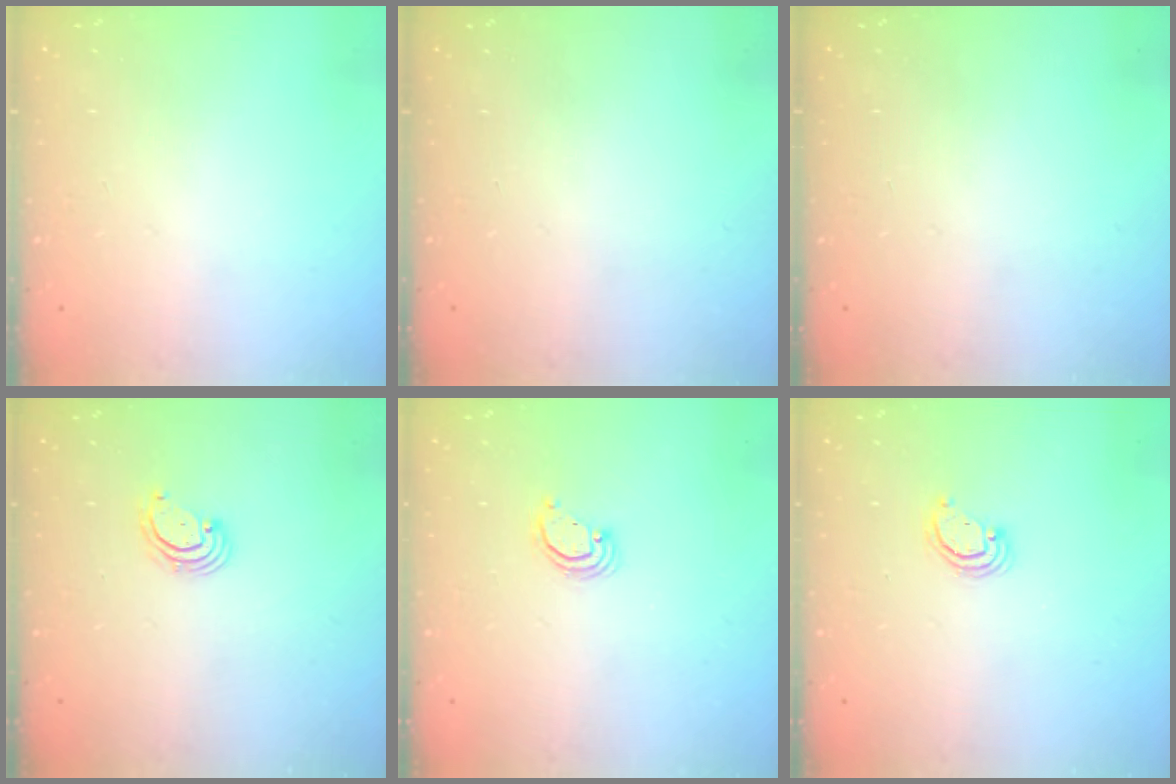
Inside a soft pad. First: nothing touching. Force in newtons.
{"total": 0.0}
{"total": 0.0}
{"total": 2.7, "press": 2.7, "slide": 0.7}
{"total": 2.6, "press": 2.6, "slide": 0.2}
{"total": 3.0, "press": 2.9, "slide": 0.3}